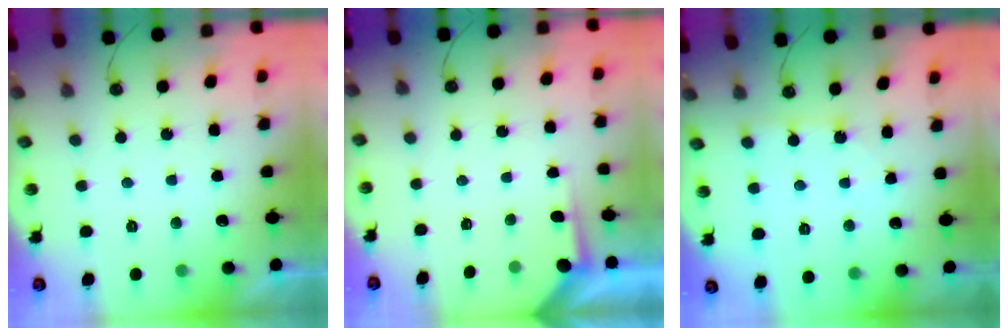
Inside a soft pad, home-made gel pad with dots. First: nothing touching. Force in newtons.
{"total": 2.5, "press": 2.5, "slide": 0.3}
{"total": 2.7, "press": 2.7, "slide": 0.5}